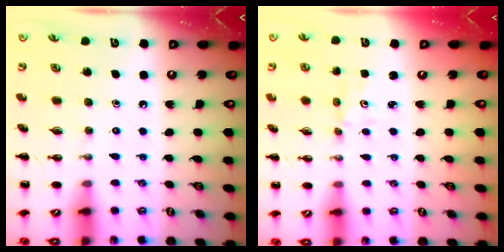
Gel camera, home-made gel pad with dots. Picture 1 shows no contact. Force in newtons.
{"total": 0.9, "press": 0.9, "slide": 0.3}